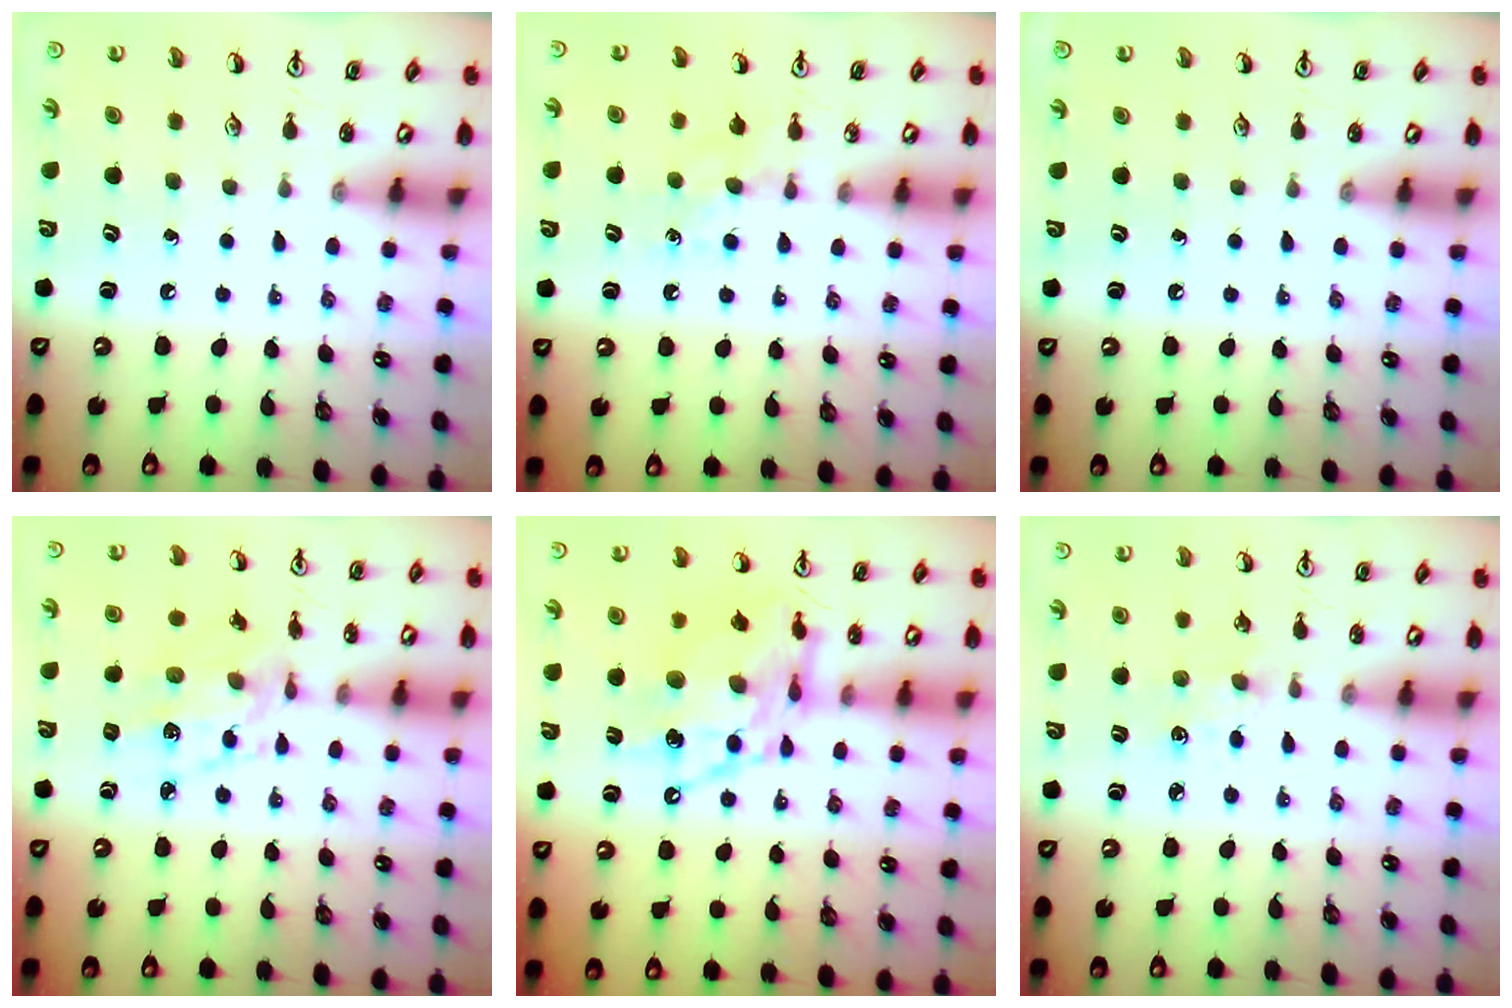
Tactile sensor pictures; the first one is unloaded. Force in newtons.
{"total": 5.2, "press": 5.2, "slide": 0.7}
{"total": 0.0}
{"total": 9.5, "press": 9.5, "slide": 0.6}
{"total": 15.5, "press": 15.5, "slide": 1.2}
{"total": 4.1, "press": 4.1, "slide": 0.6}